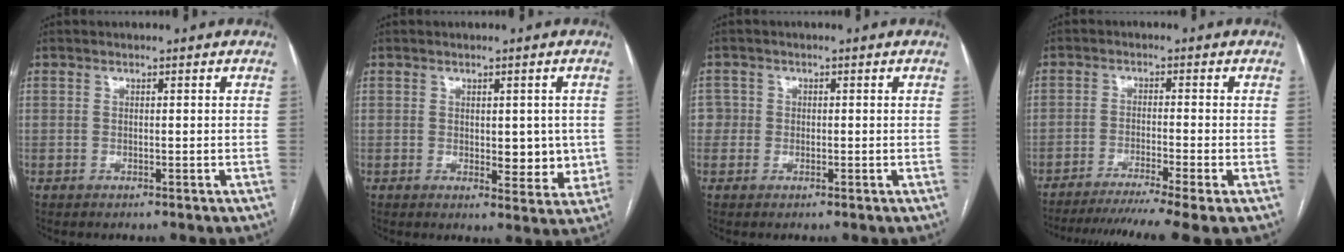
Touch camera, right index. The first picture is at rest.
{"total": 5.4, "force": [0.2, 2.8, 4.6], "torque": [-0.046, -0.008, 0.008]}
{"total": 2.3, "force": [0.0, 2.2, -0.1], "torque": [0.018, 0.010, -0.003]}
{"total": 11.6, "force": [-9.4, -1.4, 6.7], "torque": [-0.097, -0.026, -0.146]}